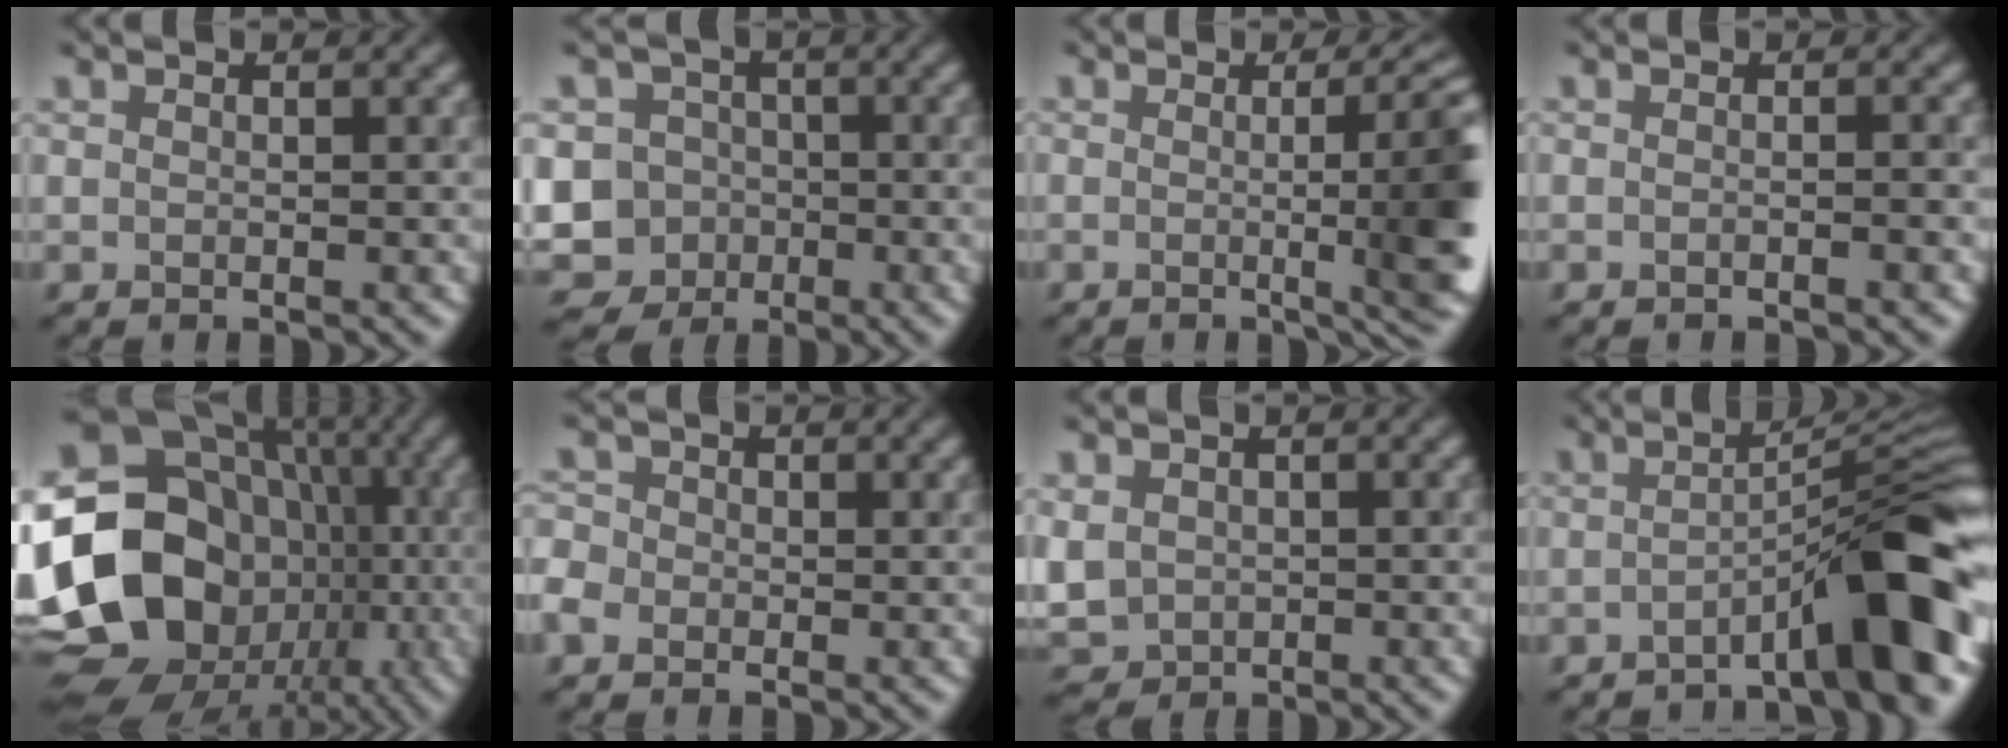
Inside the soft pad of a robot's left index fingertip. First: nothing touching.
{"total": 10.9, "force": [-4.4, 9.6, 2.7], "torque": [-0.070, -0.014, -0.099]}
{"total": 10.1, "force": [-0.6, 2.7, 9.8], "torque": [-0.095, 0.007, -0.009]}
{"total": 1.0, "force": [-0.6, -0.1, 0.8], "torque": [-0.013, 0.005, -0.011]}
{"total": 22.9, "force": [-2.6, 19.7, 11.3], "torque": [-0.207, 0.008, -0.074]}
{"total": 3.4, "force": [-1.6, 2.8, 1.2], "torque": [-0.018, 0.010, -0.044]}
{"total": 4.0, "force": [-0.2, 3.5, 2.0], "torque": [-0.058, -0.004, 0.000]}
{"total": 9.4, "force": [-4.2, 1.4, 8.2], "torque": [-0.102, 0.031, -0.067]}